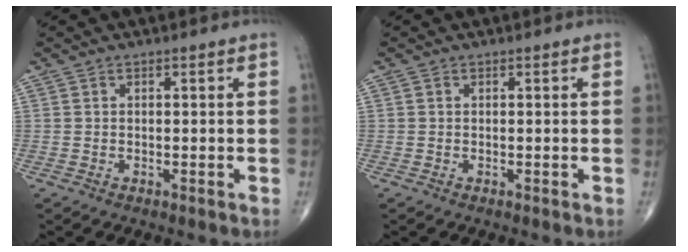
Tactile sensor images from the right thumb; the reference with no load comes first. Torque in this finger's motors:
{"motor_torque": [-0.29, -0.02, -0.18, 0.04, 0.08]}